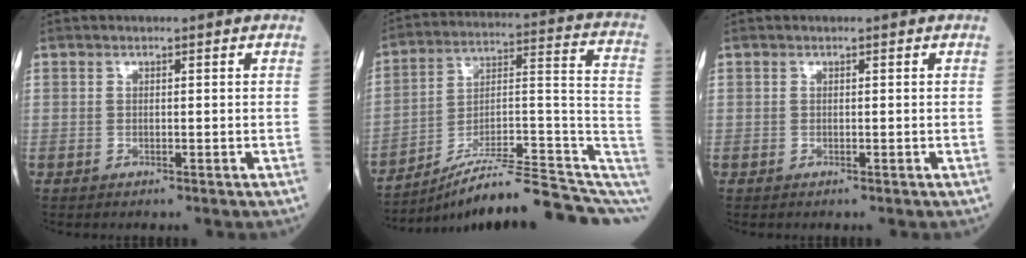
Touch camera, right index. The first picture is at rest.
{"total": 19.3, "force": [-14.9, 1.8, 12.2], "torque": [-0.127, 0.049, -0.227]}
{"total": 0.0}